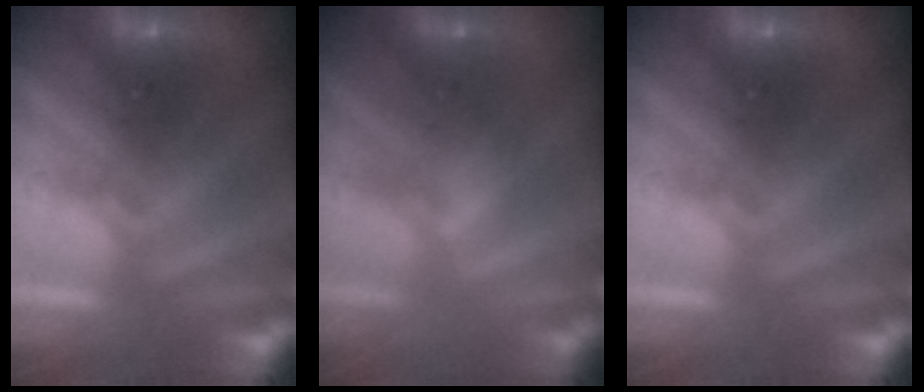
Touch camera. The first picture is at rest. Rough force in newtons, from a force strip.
{"total": 3.0}
{"total": 0.0}